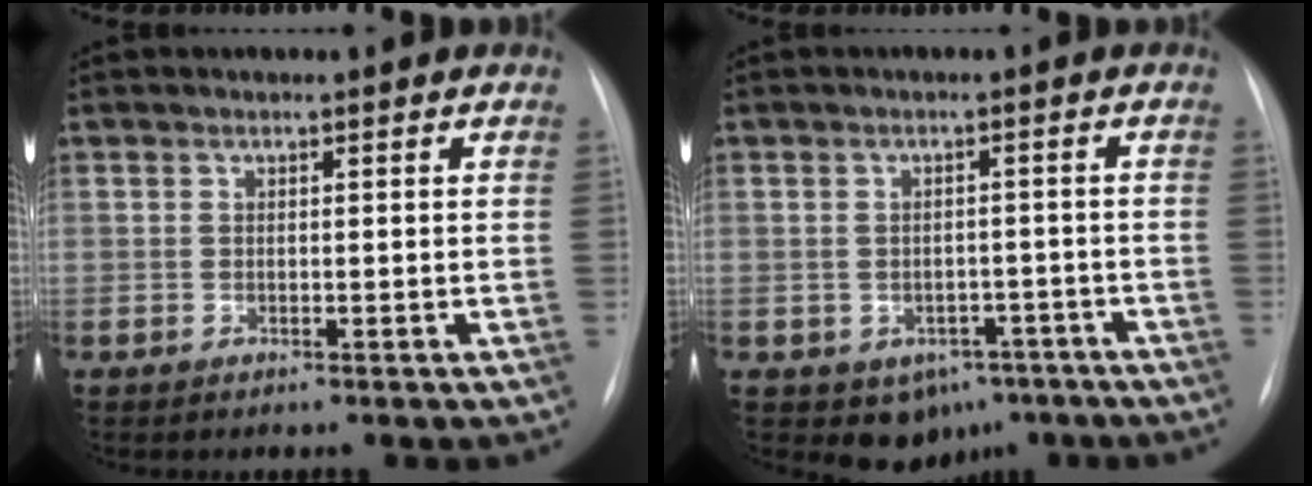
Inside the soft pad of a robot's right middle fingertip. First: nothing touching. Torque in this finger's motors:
{"motor_torque": [-0.10, -0.07, 0.00, -0.01]}